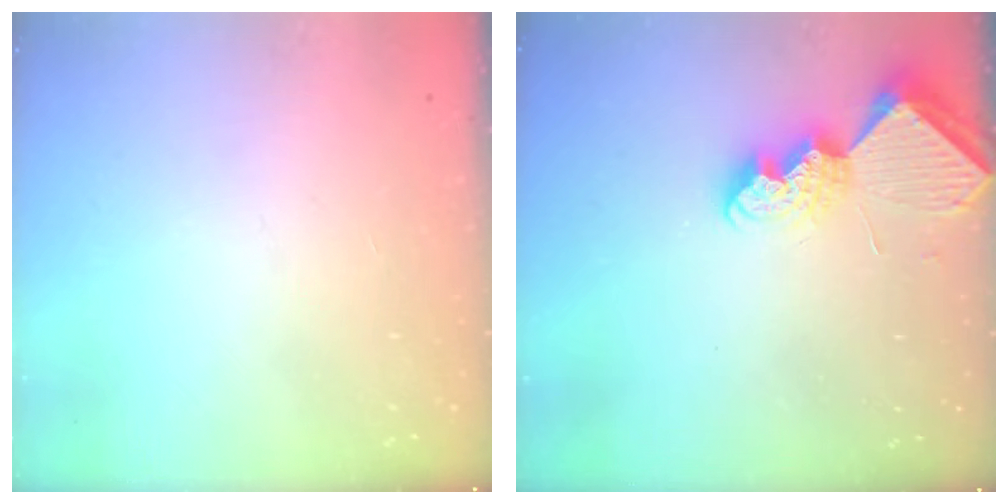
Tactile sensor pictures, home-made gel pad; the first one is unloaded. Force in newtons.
{"total": 8.2, "press": 8.2, "slide": 0.4}